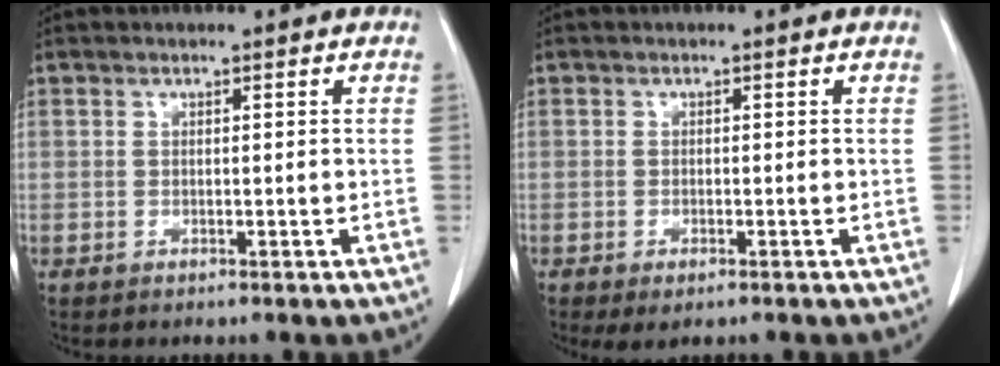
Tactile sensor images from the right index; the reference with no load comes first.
{"total": 2.3, "force": [-1.4, 0.8, 1.6], "torque": [-0.025, -0.005, -0.015]}